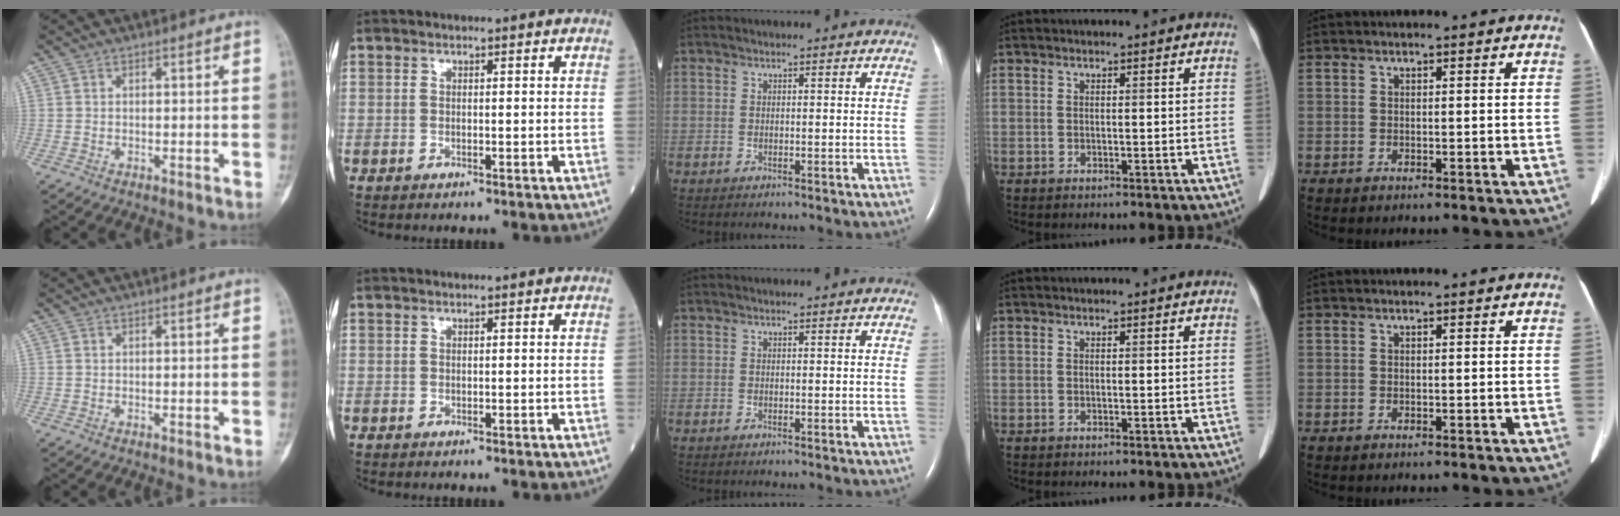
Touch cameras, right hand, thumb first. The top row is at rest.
{}